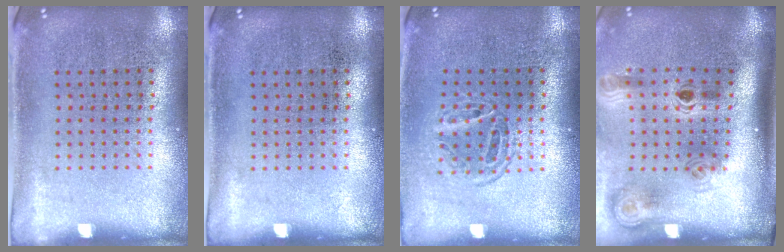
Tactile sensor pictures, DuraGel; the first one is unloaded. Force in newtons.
{"total": 0.0}
{"total": 1.4, "press": 1.1, "slide": 0.8}
{"total": 2.0, "press": 1.3, "slide": 1.5}